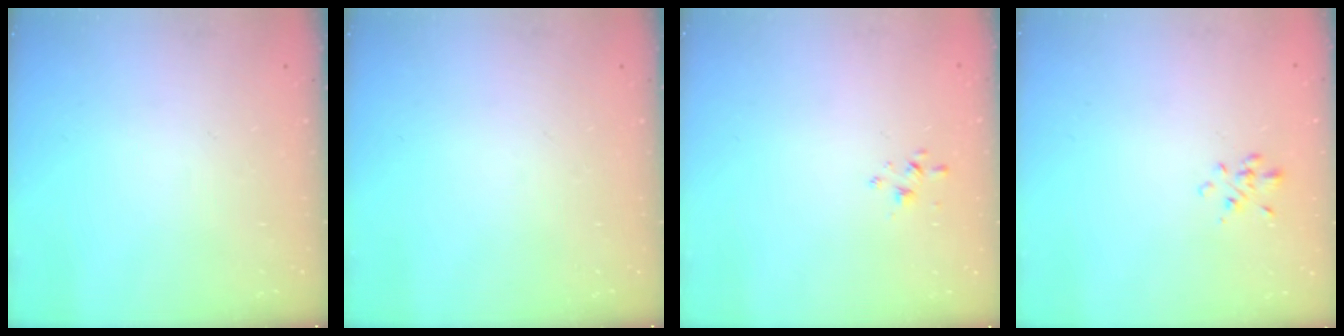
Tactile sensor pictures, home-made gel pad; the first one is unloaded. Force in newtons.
{"total": 0.0}
{"total": 1.7, "press": 1.7, "slide": 0.4}
{"total": 1.6, "press": 1.5, "slide": 0.6}